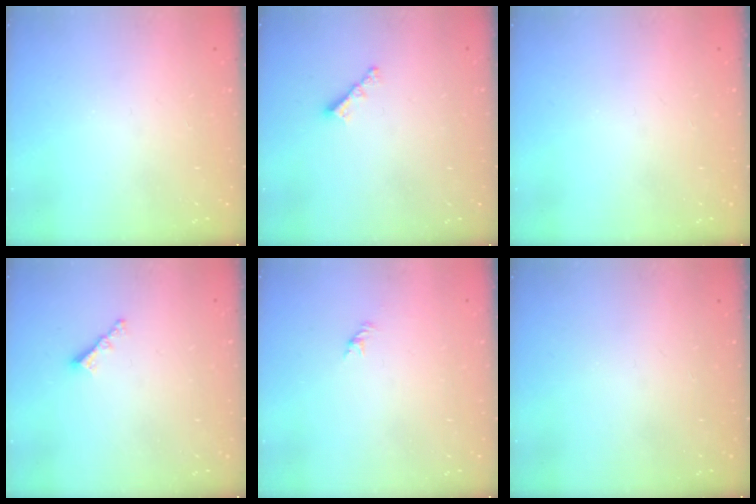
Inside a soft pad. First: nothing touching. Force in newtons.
{"total": 3.4, "press": 3.4, "slide": 0.1}
{"total": 0.0}
{"total": 3.0, "press": 2.9, "slide": 0.4}
{"total": 1.0, "press": 0.9, "slide": 0.4}
{"total": 0.0}